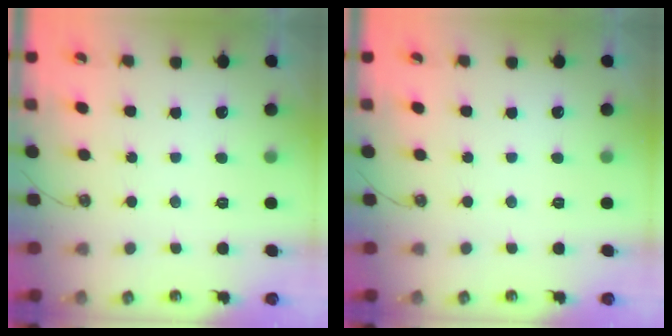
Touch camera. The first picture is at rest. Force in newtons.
{"total": 0.0}